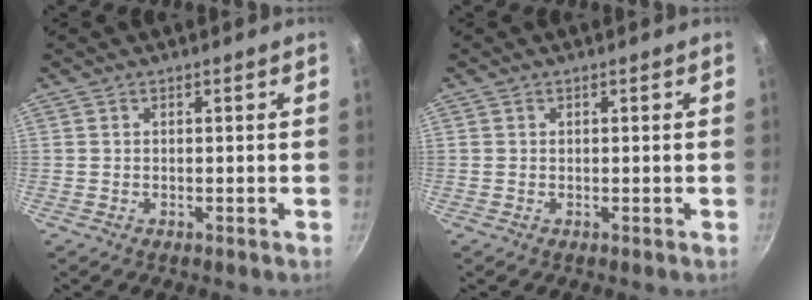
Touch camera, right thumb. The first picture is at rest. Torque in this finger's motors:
{"motor_torque": [0.08, 0.20, -0.31, 0.25, 0.01]}